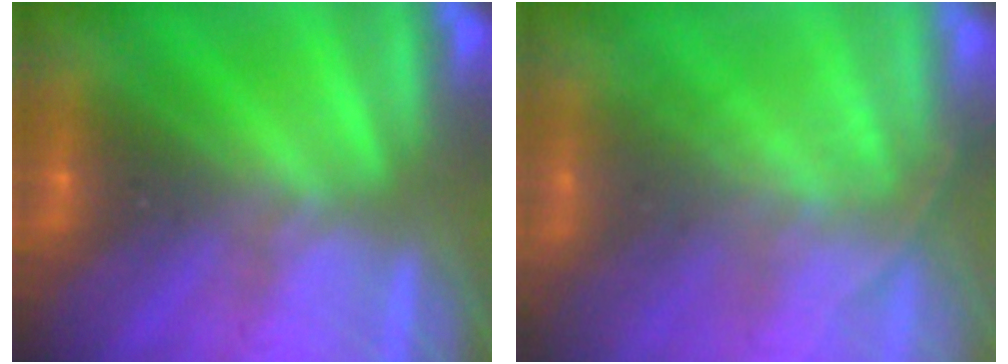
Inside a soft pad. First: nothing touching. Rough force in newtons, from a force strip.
{"total": 1.7}